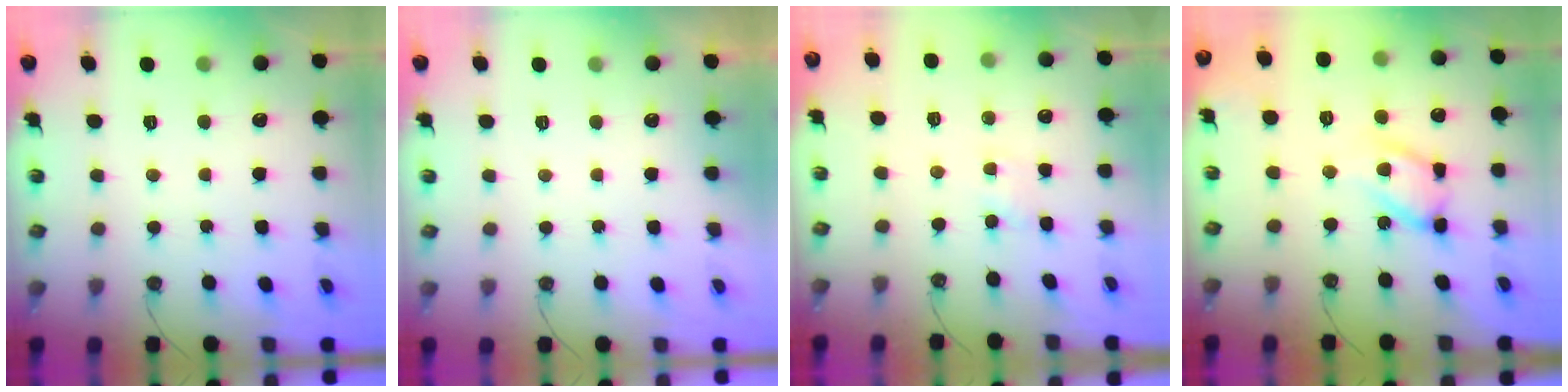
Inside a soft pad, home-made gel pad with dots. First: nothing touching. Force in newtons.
{"total": 0.0}
{"total": 1.3, "press": 1.3, "slide": 0.2}
{"total": 14.2, "press": 14.1, "slide": 1.2}